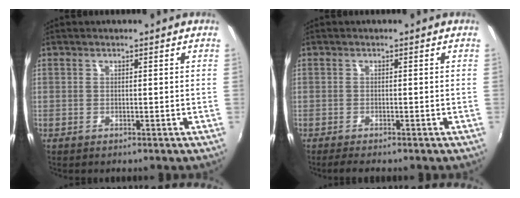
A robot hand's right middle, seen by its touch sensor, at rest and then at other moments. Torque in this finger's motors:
{"motor_torque": [0.66, -0.51, 0.20, 0.07]}